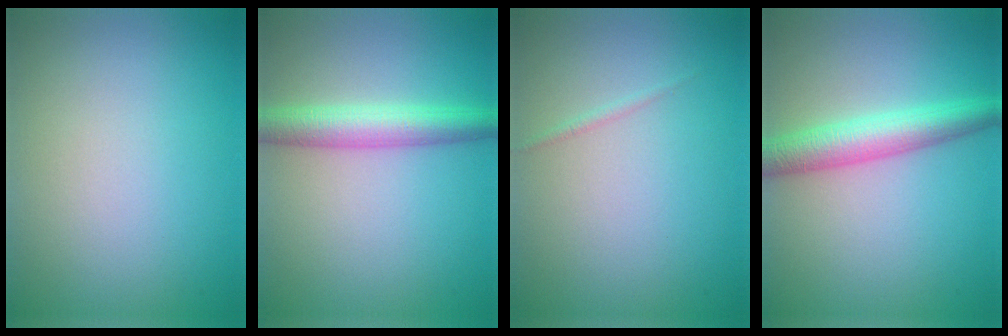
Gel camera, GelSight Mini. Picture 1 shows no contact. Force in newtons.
{"total": 4.2, "press": 4.2, "slide": 0.1}
{"total": 0.5, "press": 0.5, "slide": 0.0}
{"total": 4.5, "press": 4.5, "slide": 0.1}